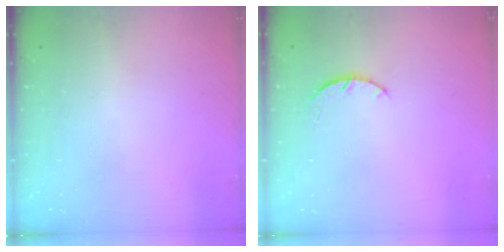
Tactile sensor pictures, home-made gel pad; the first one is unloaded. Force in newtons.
{"total": 3.0, "press": 3.0, "slide": 0.5}